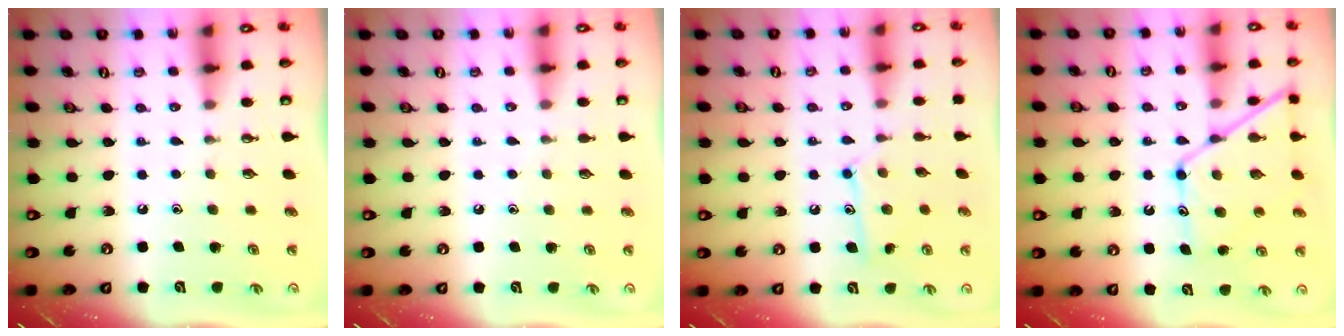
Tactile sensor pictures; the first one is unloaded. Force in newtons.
{"total": 3.5, "press": 3.5, "slide": 0.3}
{"total": 10.3, "press": 10.3, "slide": 0.4}
{"total": 13.8, "press": 13.8, "slide": 1.2}